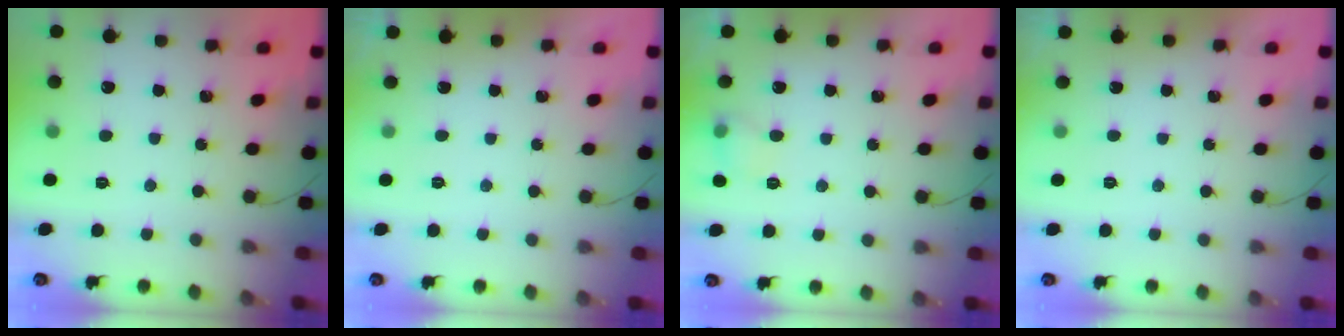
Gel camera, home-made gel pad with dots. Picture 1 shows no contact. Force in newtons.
{"total": 0.0}
{"total": 6.2, "press": 6.0, "slide": 1.6}
{"total": 0.0}